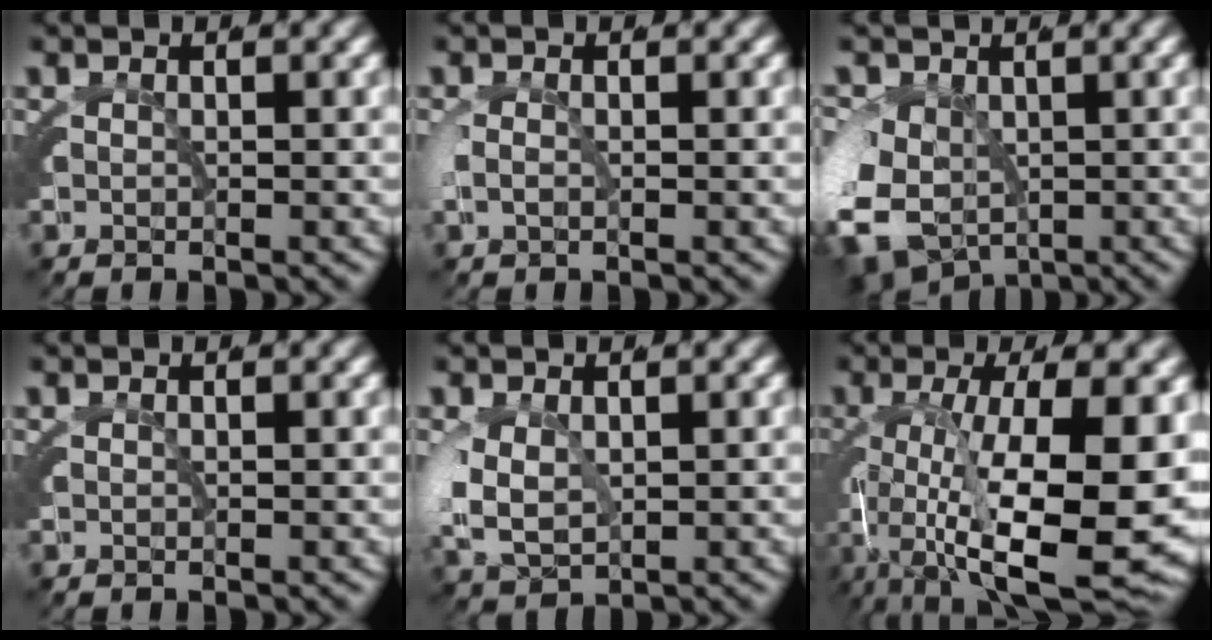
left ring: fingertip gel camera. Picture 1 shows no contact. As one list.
[{"total": 0.5, "force": [-0.5, 0.1, 0.1], "torque": [-0.008, 0.001, -0.009]}, {"total": 9.6, "force": [-3.3, 8.1, 3.9], "torque": [-0.104, -0.052, -0.038]}, {"total": 0.0}, {"total": 3.3, "force": [-0.7, 2.8, 1.6], "torque": [-0.056, -0.016, -0.003]}, {"total": 13.0, "force": [-2.2, 4.4, 12.1], "torque": [-0.183, -0.028, -0.007]}]